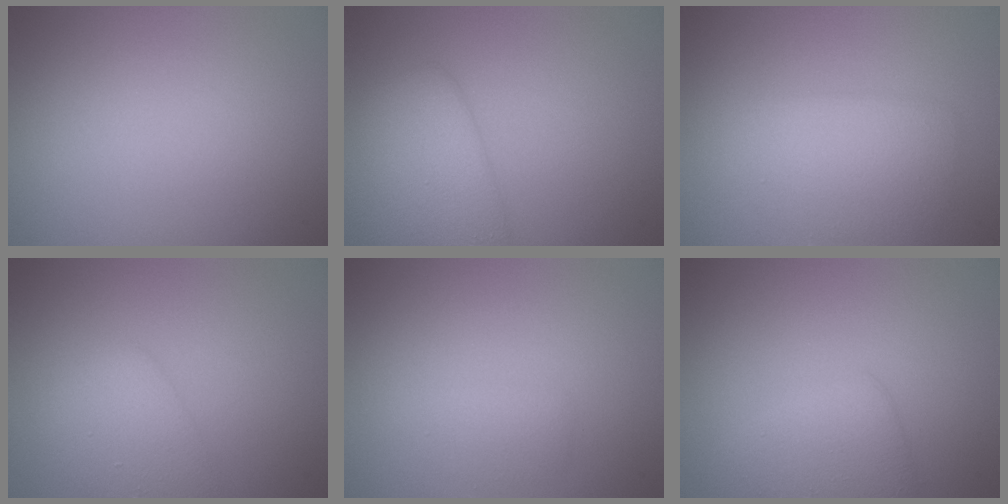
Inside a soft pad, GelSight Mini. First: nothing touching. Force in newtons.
{"total": 4.2, "press": 4.2, "slide": 0.2}
{"total": 2.3, "press": 2.3, "slide": 0.1}
{"total": 2.6, "press": 2.6, "slide": 0.1}
{"total": 1.2, "press": 1.2, "slide": 0.0}
{"total": 3.1, "press": 3.1, "slide": 0.1}